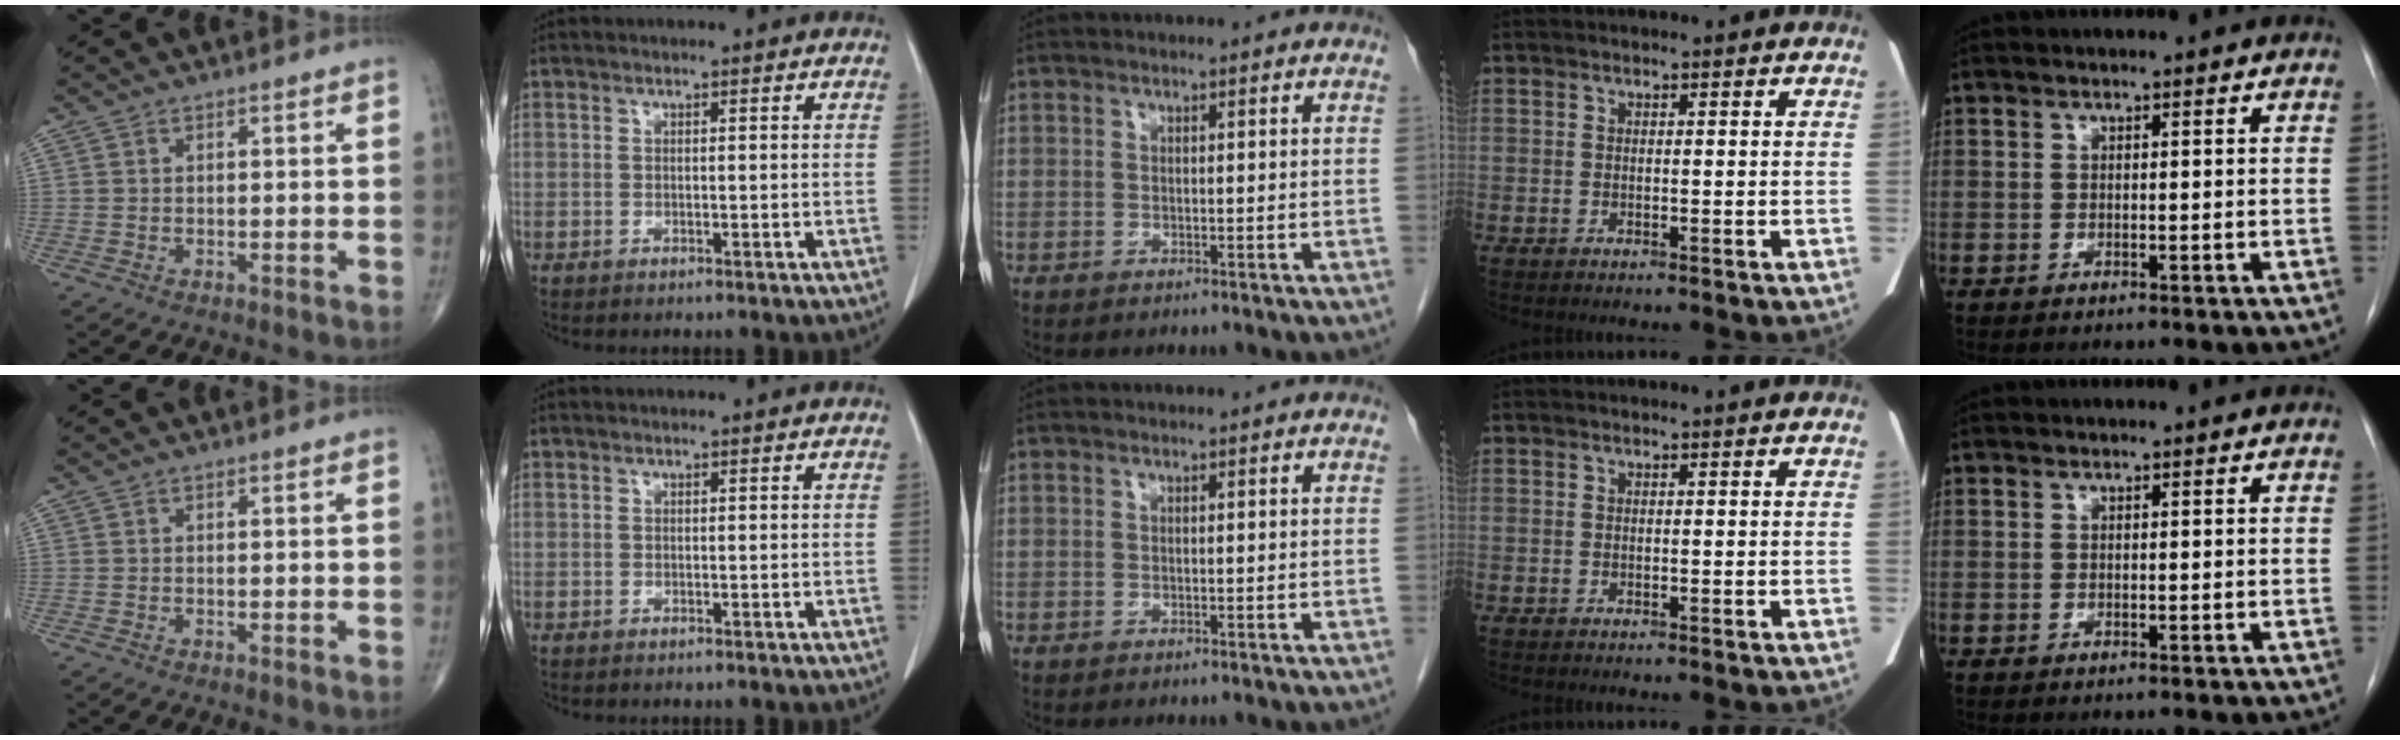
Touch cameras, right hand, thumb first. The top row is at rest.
{}